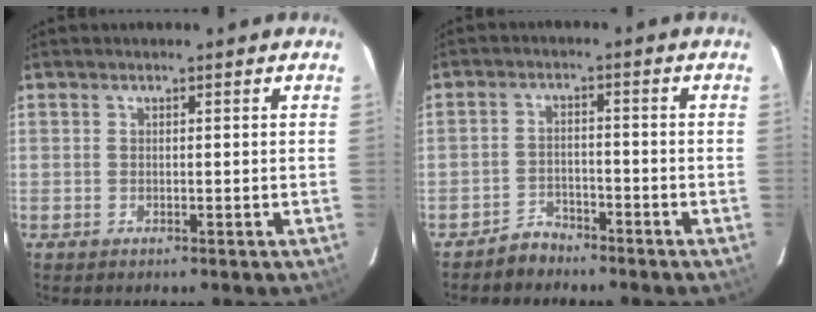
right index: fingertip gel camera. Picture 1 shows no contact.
{"total": 3.7, "force": [-3.3, 1.8, 0.0], "torque": [-0.010, 0.012, -0.057]}